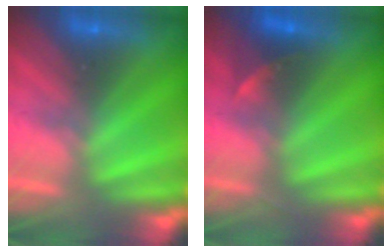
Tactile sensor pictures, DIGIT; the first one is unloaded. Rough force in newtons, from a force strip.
{"total": 2.3}